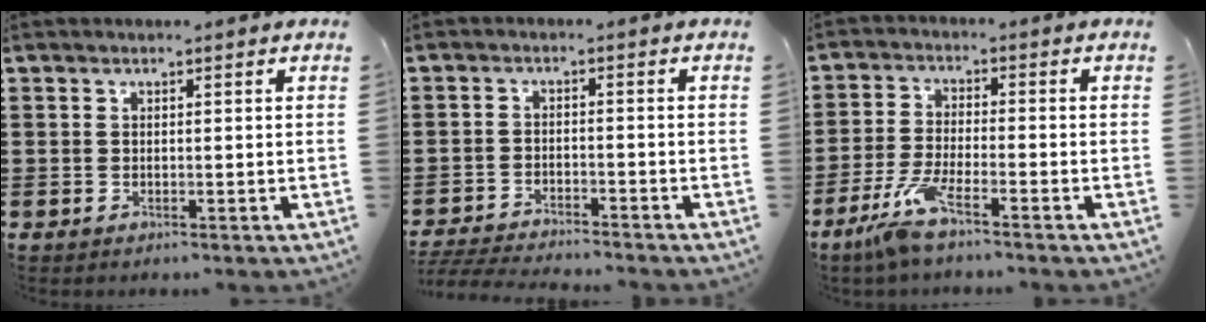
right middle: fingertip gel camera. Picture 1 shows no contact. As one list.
[{"total": 3.9, "force": [-3.9, 0.1, 0.6], "torque": [-0.026, -0.007, -0.084]}, {"total": 6.1, "force": [-4.4, 0.7, 4.1], "torque": [-0.099, -0.016, -0.086]}]